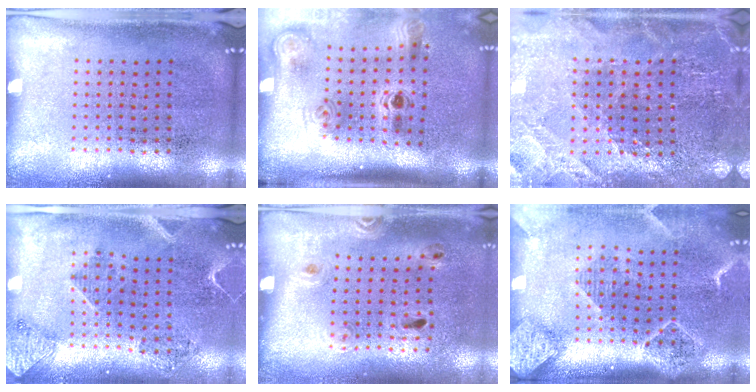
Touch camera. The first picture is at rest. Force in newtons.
{"total": 2.2, "press": 1.4, "slide": 1.7}
{"total": 2.4, "press": 2.3, "slide": 0.2}
{"total": 1.9, "press": 1.6, "slide": 1.0}
{"total": 1.5, "press": 0.8, "slide": 1.3}
{"total": 2.5, "press": 2.0, "slide": 1.5}